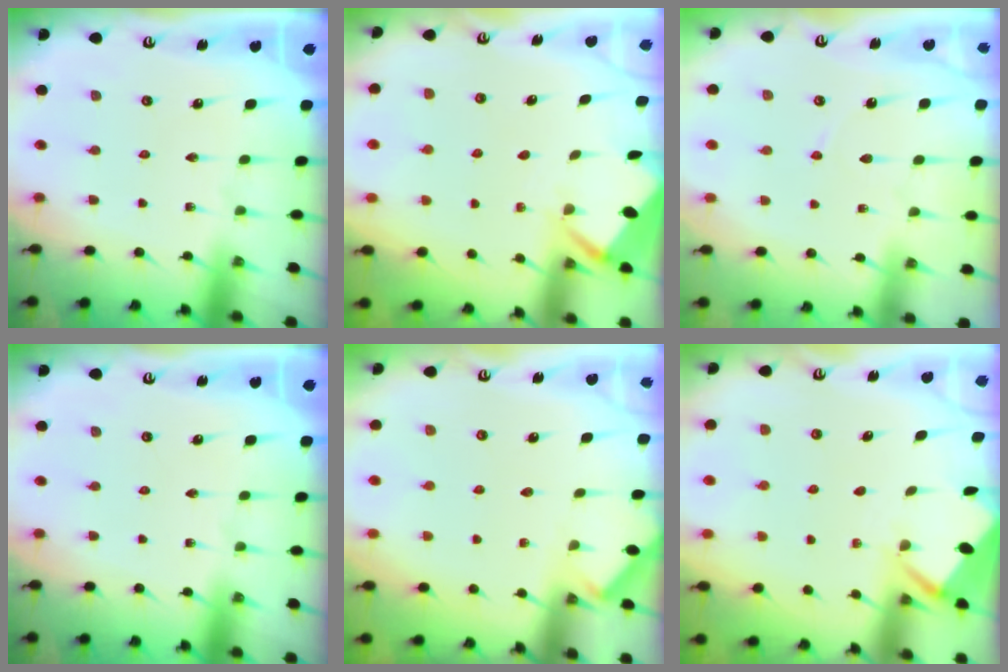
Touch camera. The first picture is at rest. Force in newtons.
{"total": 2.7, "press": 2.6, "slide": 0.4}
{"total": 3.4, "press": 3.3, "slide": 0.4}
{"total": 0.0}
{"total": 2.3, "press": 2.3, "slide": 0.3}
{"total": 2.8, "press": 2.7, "slide": 0.4}